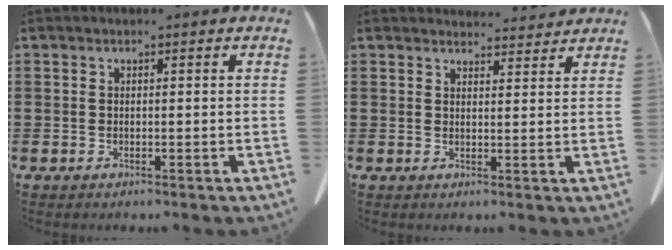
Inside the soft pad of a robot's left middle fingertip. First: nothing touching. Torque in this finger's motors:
{"motor_torque": [-0.31, 0.06, -0.38, -0.05]}